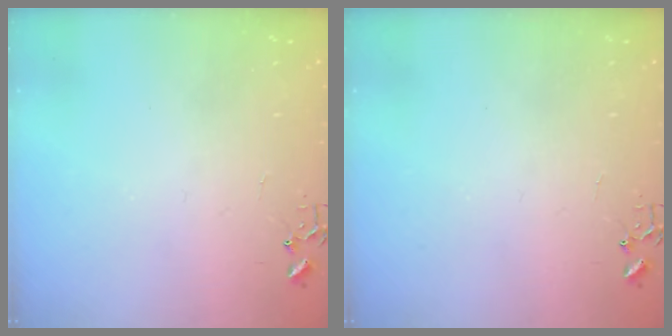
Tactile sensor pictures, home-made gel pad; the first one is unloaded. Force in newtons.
{"total": 0.0}